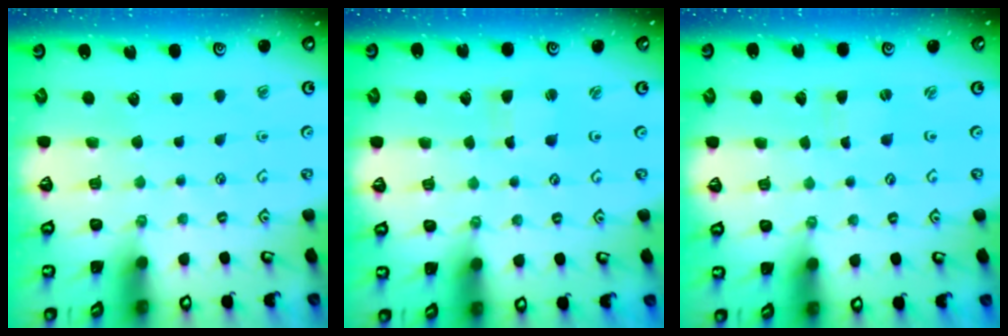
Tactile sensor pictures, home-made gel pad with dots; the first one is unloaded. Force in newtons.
{"total": 1.6, "press": 1.6, "slide": 0.3}
{"total": 0.7, "press": 0.6, "slide": 0.1}